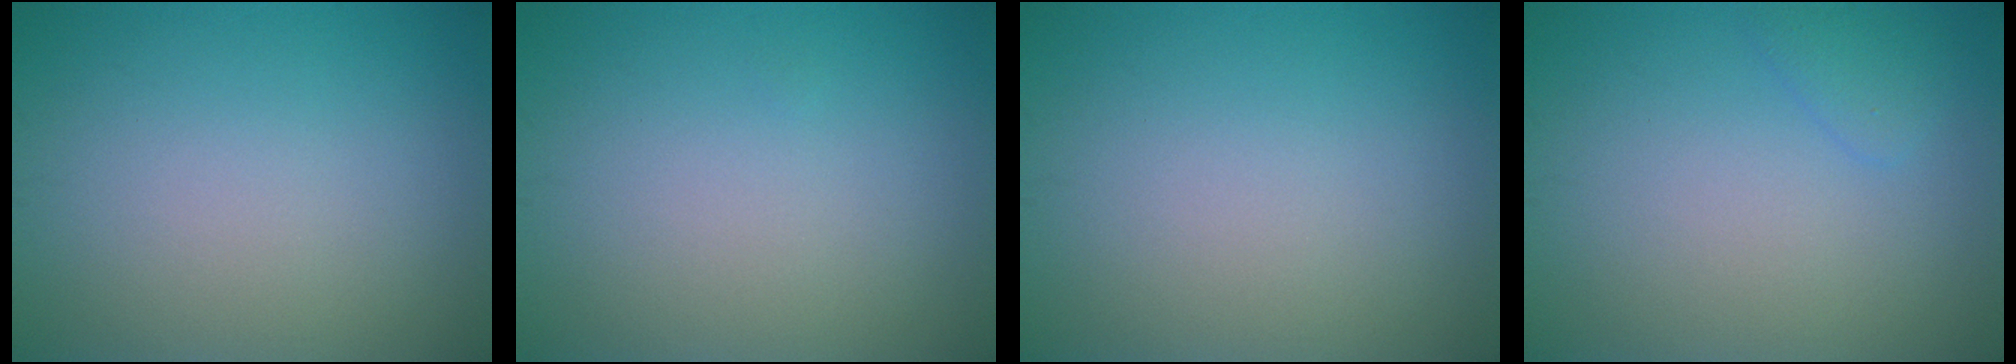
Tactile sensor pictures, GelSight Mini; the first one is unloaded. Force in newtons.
{"total": 0.0}
{"total": 0.0}
{"total": 1.2, "press": 1.2, "slide": 0.1}